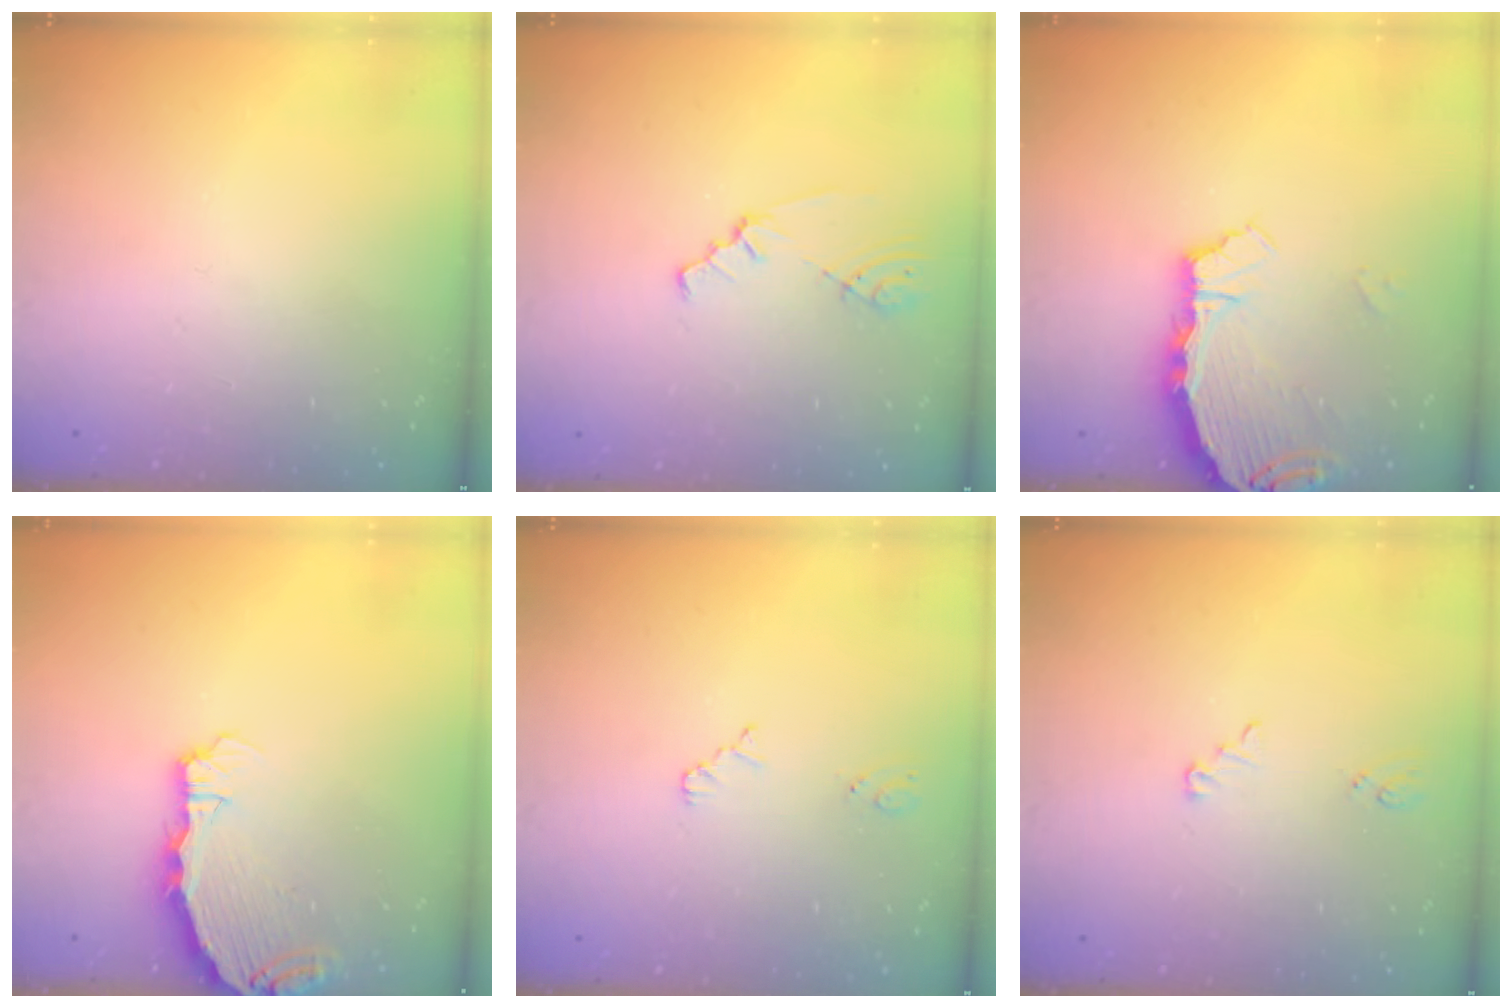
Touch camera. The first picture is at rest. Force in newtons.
{"total": 1.8, "press": 1.8, "slide": 0.2}
{"total": 3.9, "press": 3.9, "slide": 0.2}
{"total": 4.8, "press": 4.7, "slide": 0.7}
{"total": 2.5, "press": 2.5, "slide": 0.4}
{"total": 2.6, "press": 2.5, "slide": 0.3}